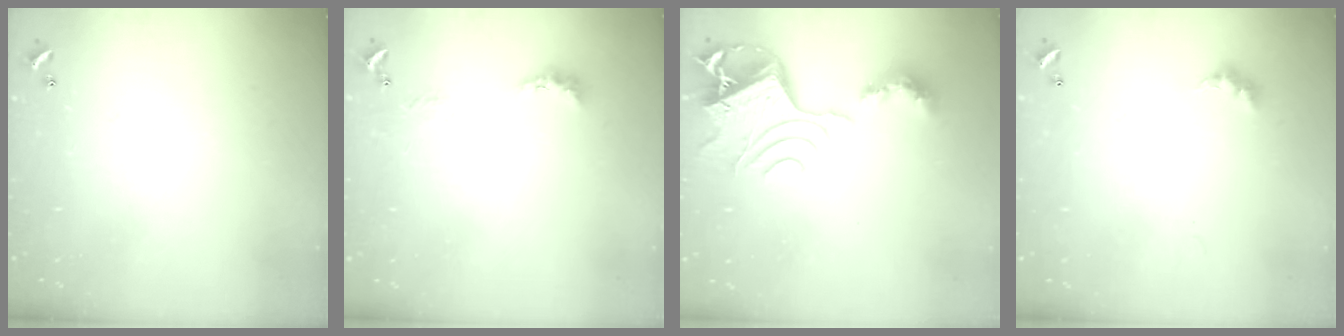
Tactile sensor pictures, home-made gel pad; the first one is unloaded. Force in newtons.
{"total": 2.3, "press": 2.2, "slide": 0.7}
{"total": 13.1, "press": 13.0, "slide": 1.6}
{"total": 2.8, "press": 2.8, "slide": 0.5}